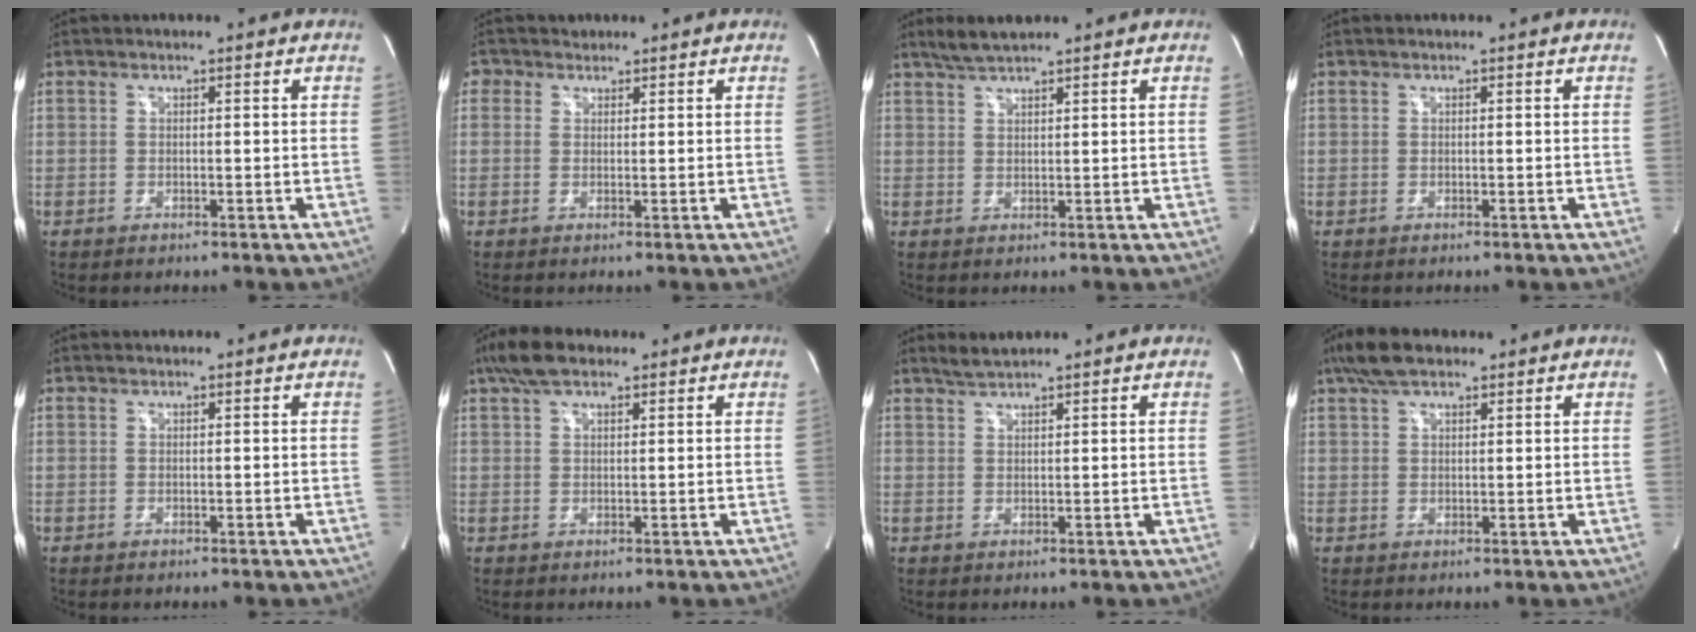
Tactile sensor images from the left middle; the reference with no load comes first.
{"total": 2.2, "force": [1.2, 1.8, 0.0], "torque": [0.005, 0.011, 0.017]}
{"total": 3.6, "force": [3.2, 0.2, 1.8], "torque": [-0.044, 0.011, 0.063]}
{"total": 0.0}
{"total": 0.0}
{"total": 5.6, "force": [3.9, 2.2, 3.4], "torque": [-0.074, 0.024, 0.072]}
{"total": 2.1, "force": [2.0, -0.2, 0.6], "torque": [-0.017, 0.007, 0.042]}
{"total": 6.0, "force": [4.3, 2.2, 3.5], "torque": [-0.076, 0.023, 0.081]}